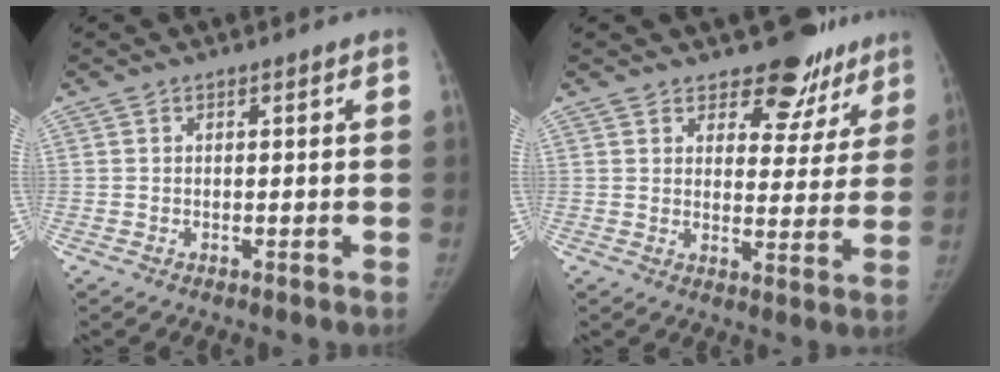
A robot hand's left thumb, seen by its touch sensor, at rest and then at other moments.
{"total": 11.4, "force": [9.1, 6.0, 3.6], "torque": [0.010, -0.058, 0.106]}